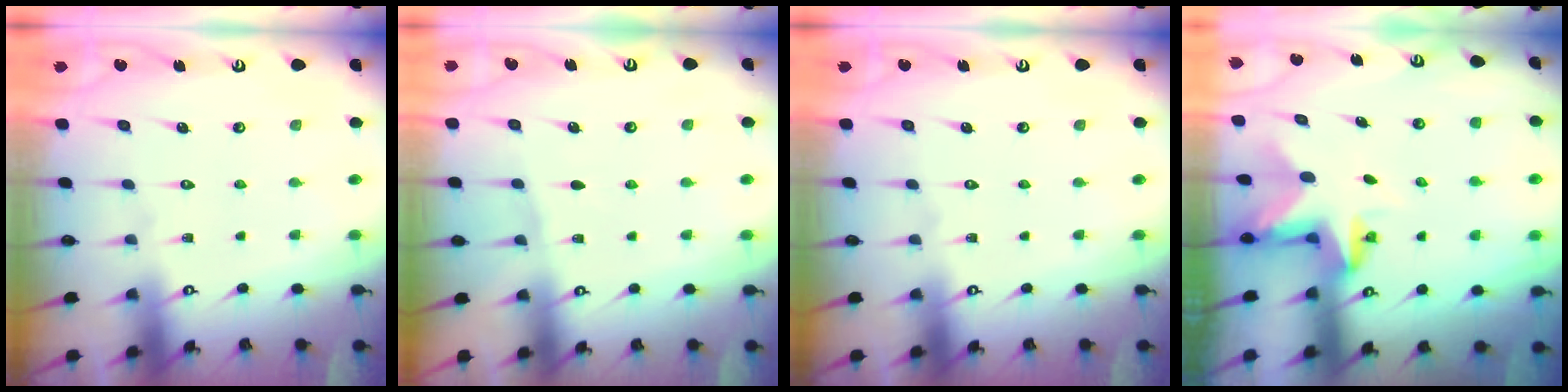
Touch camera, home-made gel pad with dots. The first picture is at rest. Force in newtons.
{"total": 2.2, "press": 2.2, "slide": 0.4}
{"total": 0.0}
{"total": 3.1, "press": 3.1, "slide": 0.2}